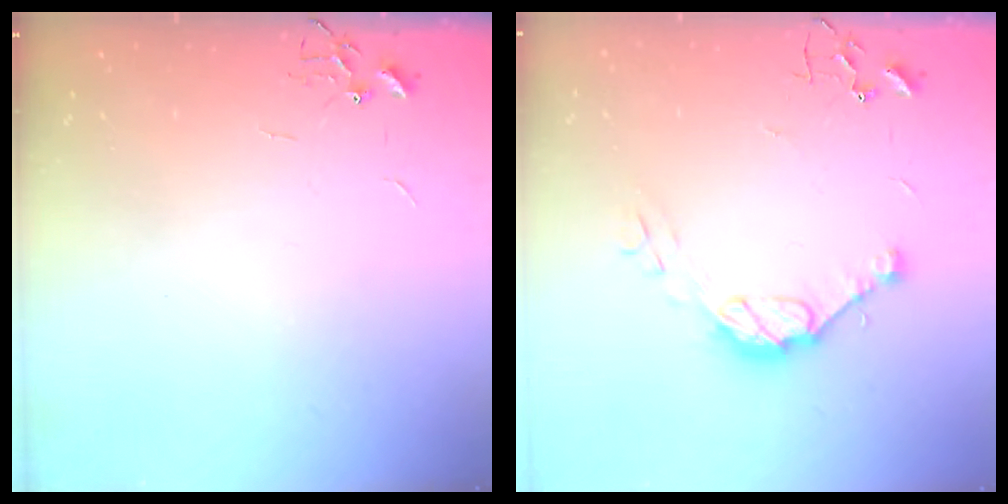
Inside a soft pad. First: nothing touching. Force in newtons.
{"total": 10.3, "press": 10.2, "slide": 0.8}